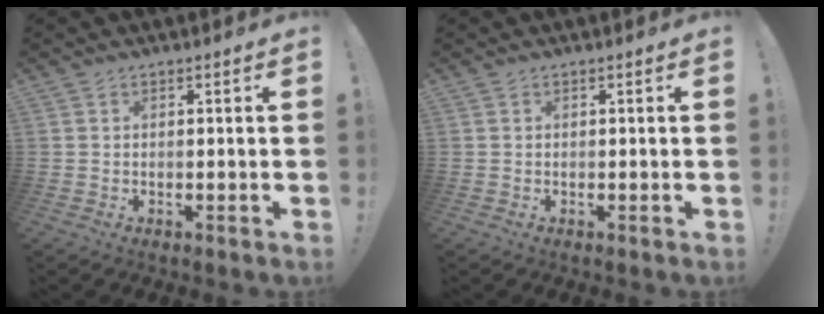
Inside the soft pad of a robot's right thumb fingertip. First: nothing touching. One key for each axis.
{"total": 0.0}